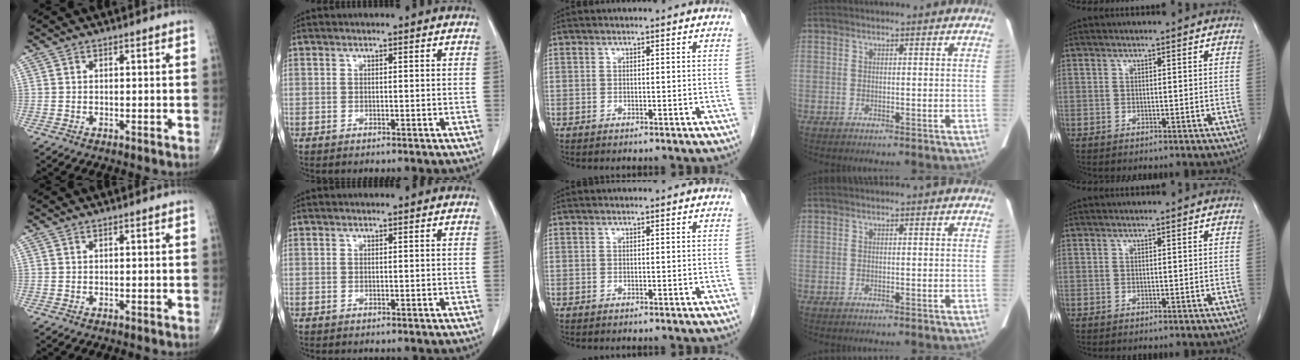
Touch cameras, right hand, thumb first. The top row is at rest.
{}